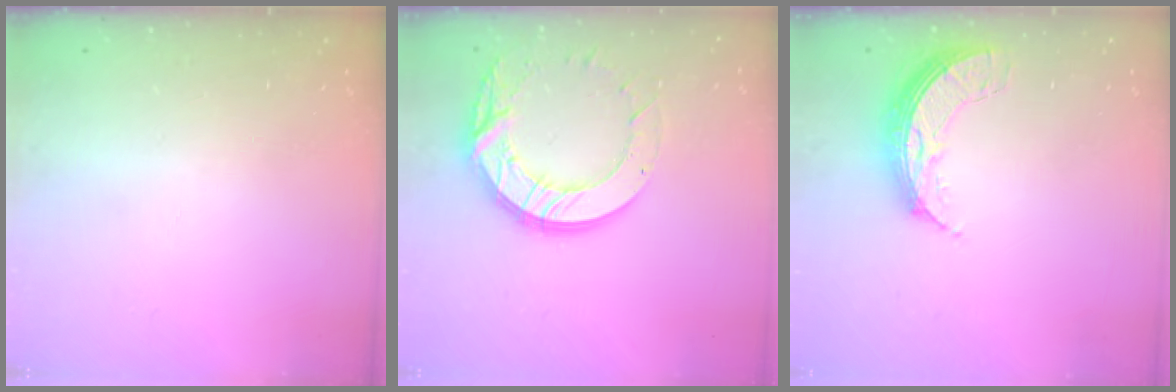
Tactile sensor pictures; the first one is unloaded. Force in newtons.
{"total": 15.8, "press": 15.8, "slide": 1.1}
{"total": 8.0, "press": 8.0, "slide": 0.7}